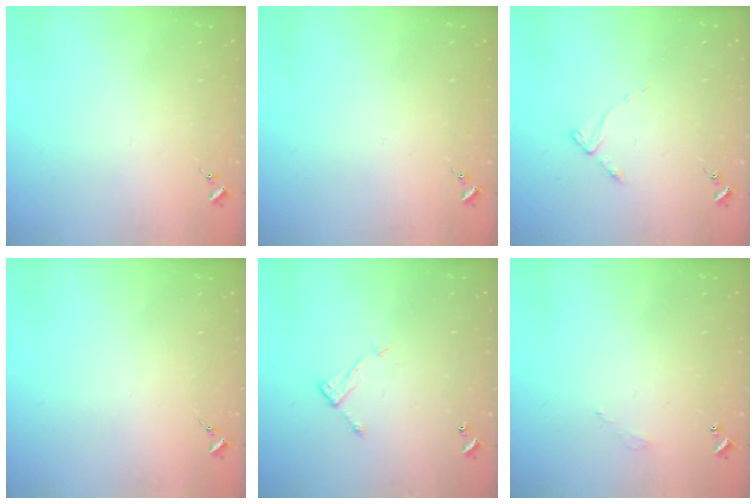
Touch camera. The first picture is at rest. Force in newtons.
{"total": 0.0}
{"total": 2.8, "press": 2.8, "slide": 0.3}
{"total": 0.0}
{"total": 6.5, "press": 6.5, "slide": 0.3}
{"total": 3.0, "press": 3.0, "slide": 0.2}